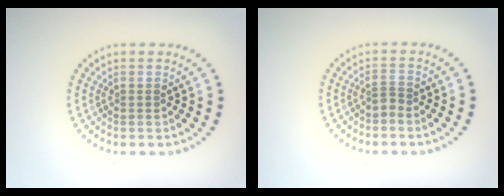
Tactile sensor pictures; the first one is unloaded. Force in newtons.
{"total": 0.8, "press": 0.5, "slide": 0.7}